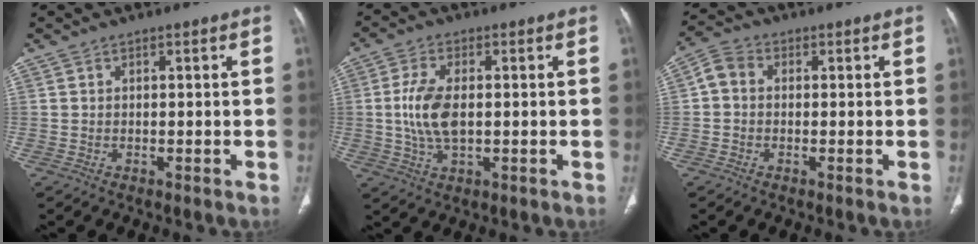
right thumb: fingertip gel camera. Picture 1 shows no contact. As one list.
[{"total": 8.3, "force": [0.1, 4.3, 7.1], "torque": [-0.153, -0.001, 0.003]}, {"total": 4.0, "force": [0.2, 3.2, 2.3], "torque": [-0.040, 0.010, -0.010]}]